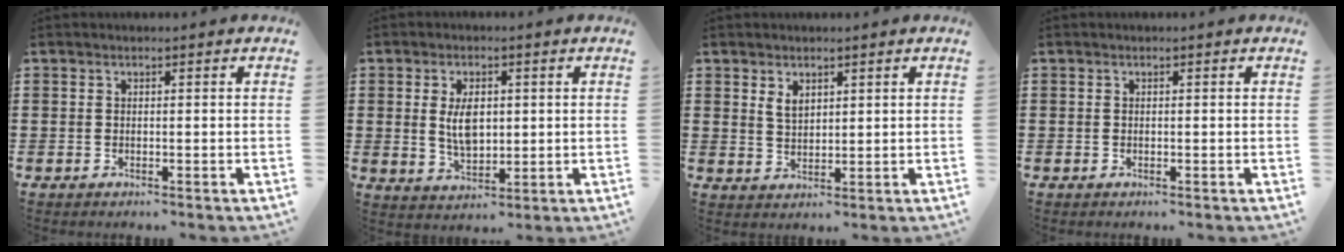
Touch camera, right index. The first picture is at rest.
{"total": 5.5, "force": [0.8, 3.2, 4.5], "torque": [-0.078, 0.005, 0.009]}
{"total": 2.5, "force": [1.6, 1.5, 1.4], "torque": [-0.032, 0.004, 0.029]}
{"total": 0.0}